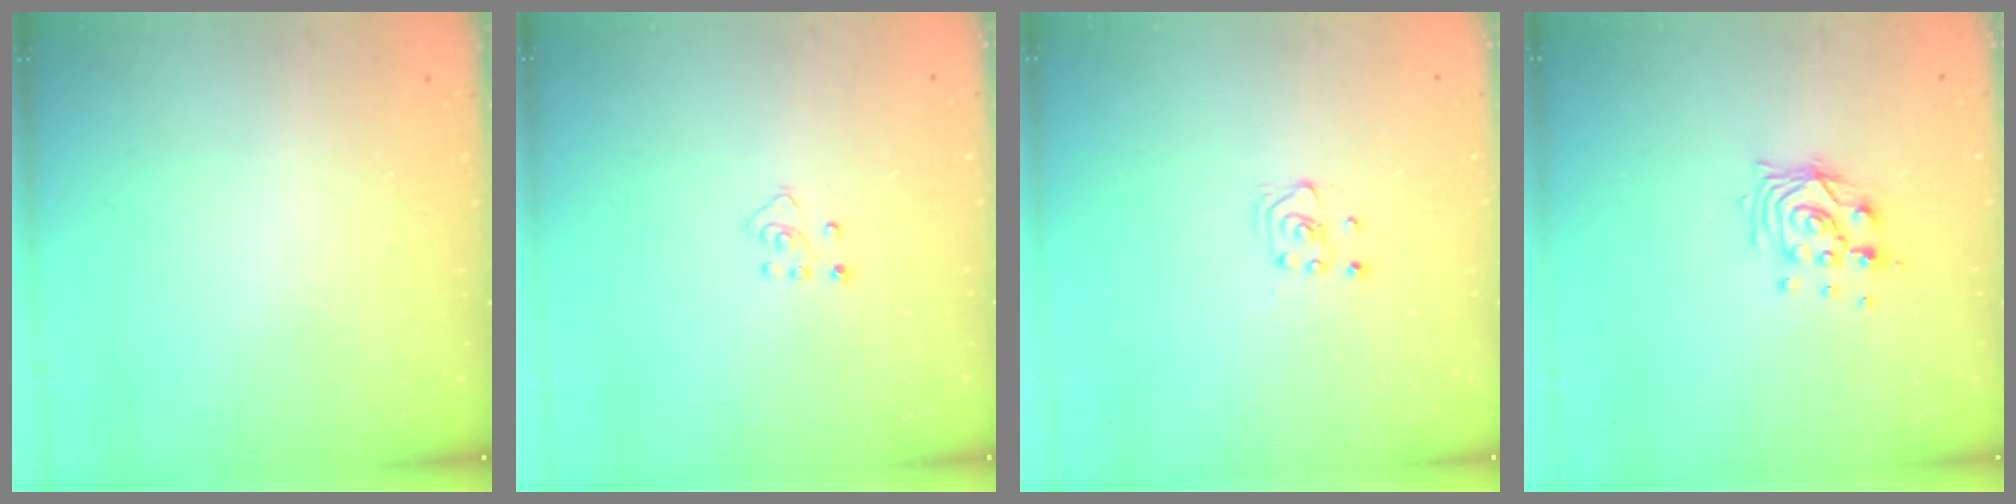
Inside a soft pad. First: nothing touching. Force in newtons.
{"total": 4.6, "press": 4.6, "slide": 0.3}
{"total": 3.1, "press": 3.0, "slide": 0.8}
{"total": 9.6, "press": 9.5, "slide": 1.2}